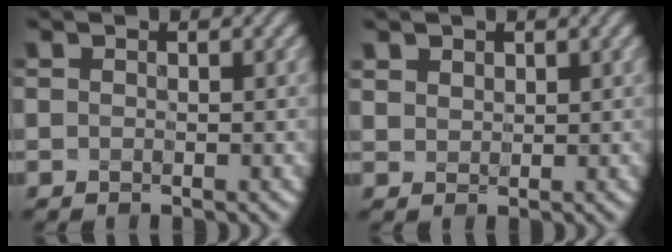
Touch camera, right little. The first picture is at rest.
{"total": 2.6, "force": [1.5, 1.8, 1.0], "torque": [-0.041, 0.006, 0.031]}